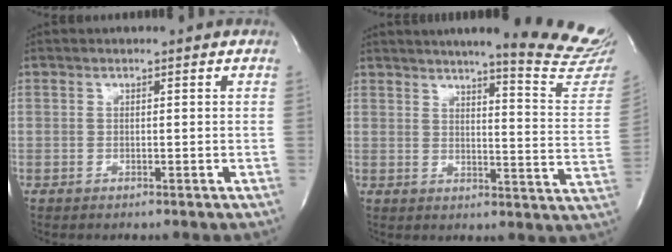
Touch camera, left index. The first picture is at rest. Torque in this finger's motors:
{"motor_torque": [0.37, -0.35, 0.37, 0.08]}